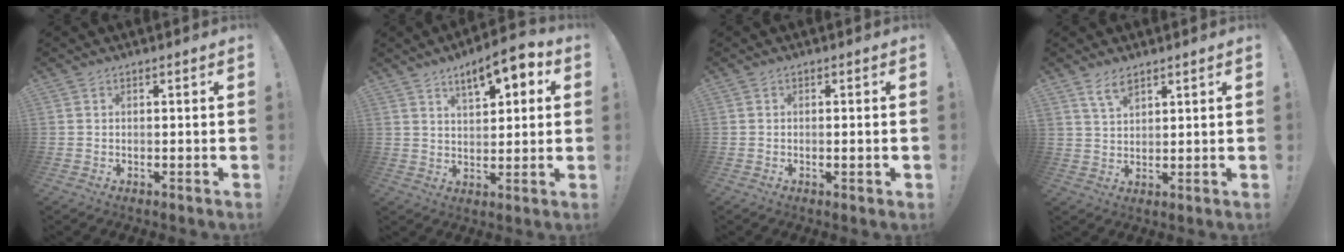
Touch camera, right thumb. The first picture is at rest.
{"total": 9.3, "force": [5.3, 3.6, 6.7], "torque": [-0.098, -0.027, 0.090]}
{"total": 1.4, "force": [-0.4, 0.1, 1.3], "torque": [-0.018, -0.002, -0.008]}
{"total": 5.1, "force": [3.7, 1.9, 2.9], "torque": [-0.051, -0.018, 0.068]}